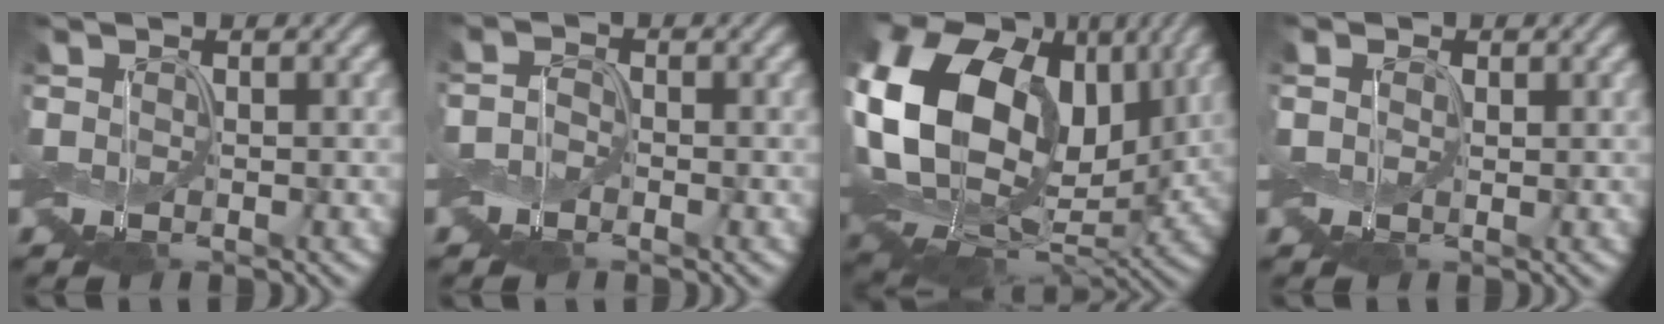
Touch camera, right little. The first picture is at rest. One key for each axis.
{"total": 1.5, "fx": -0.5, "fy": 1.2, "fz": 0.8, "tx": -0.017, "ty": 0.006, "tz": -0.018}
{"total": 18.4, "fx": 2.8, "fy": 13.5, "fz": 12.3, "tx": -0.246, "ty": 0.007, "tz": 0.066}
{"total": 1.1, "fx": 0.3, "fy": 0.9, "fz": 0.5, "tx": -0.014, "ty": 0.003, "tz": 0.001}